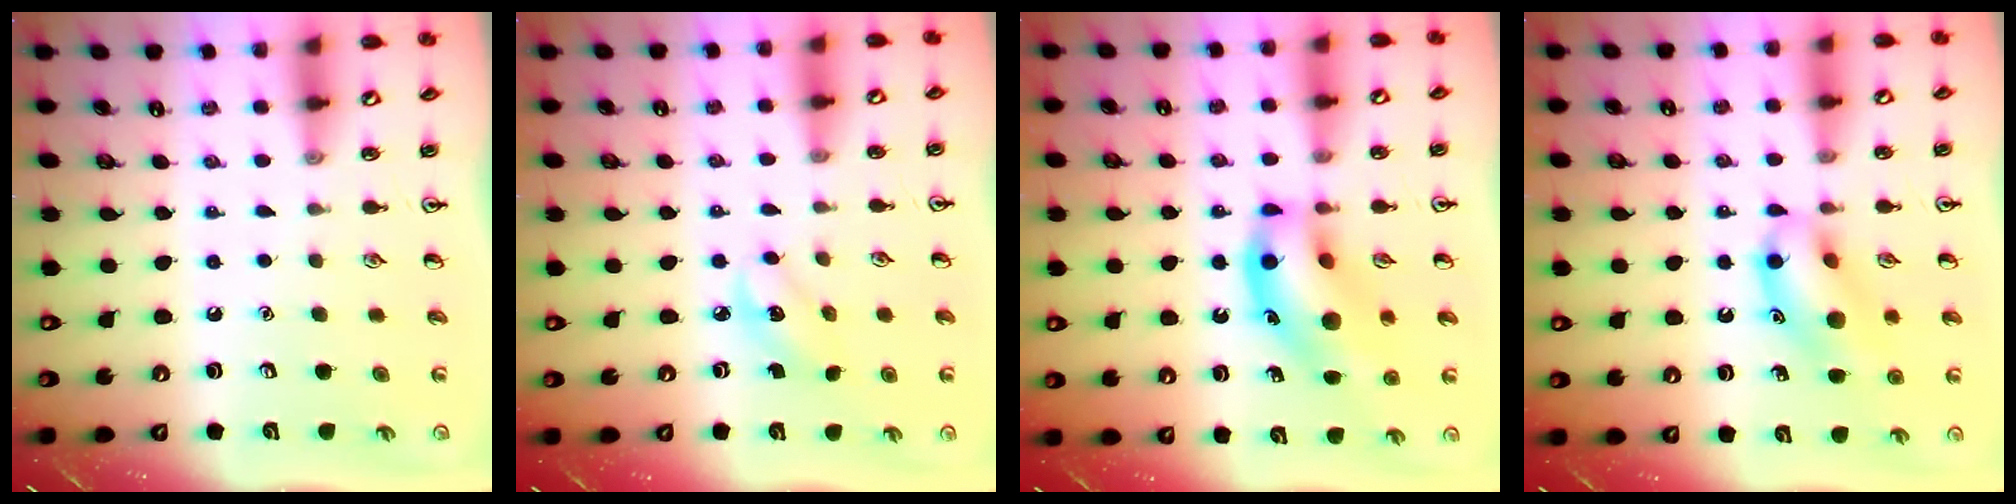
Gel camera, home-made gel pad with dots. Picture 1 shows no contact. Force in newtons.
{"total": 2.8, "press": 2.7, "slide": 0.8}
{"total": 16.0, "press": 15.8, "slide": 2.5}
{"total": 13.5, "press": 13.4, "slide": 1.4}